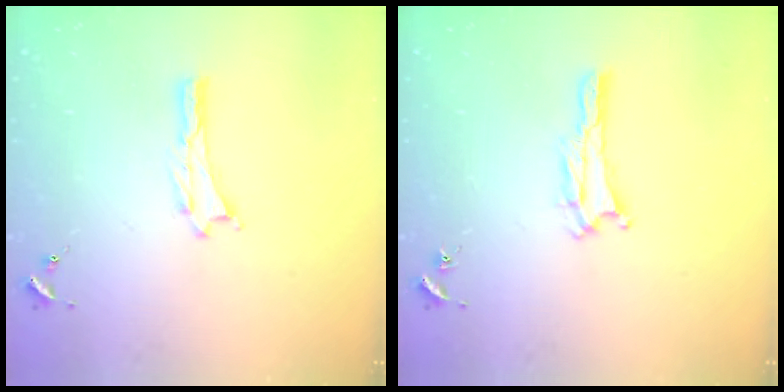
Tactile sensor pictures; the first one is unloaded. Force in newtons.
{"total": 1.4, "press": 1.3, "slide": 0.3}